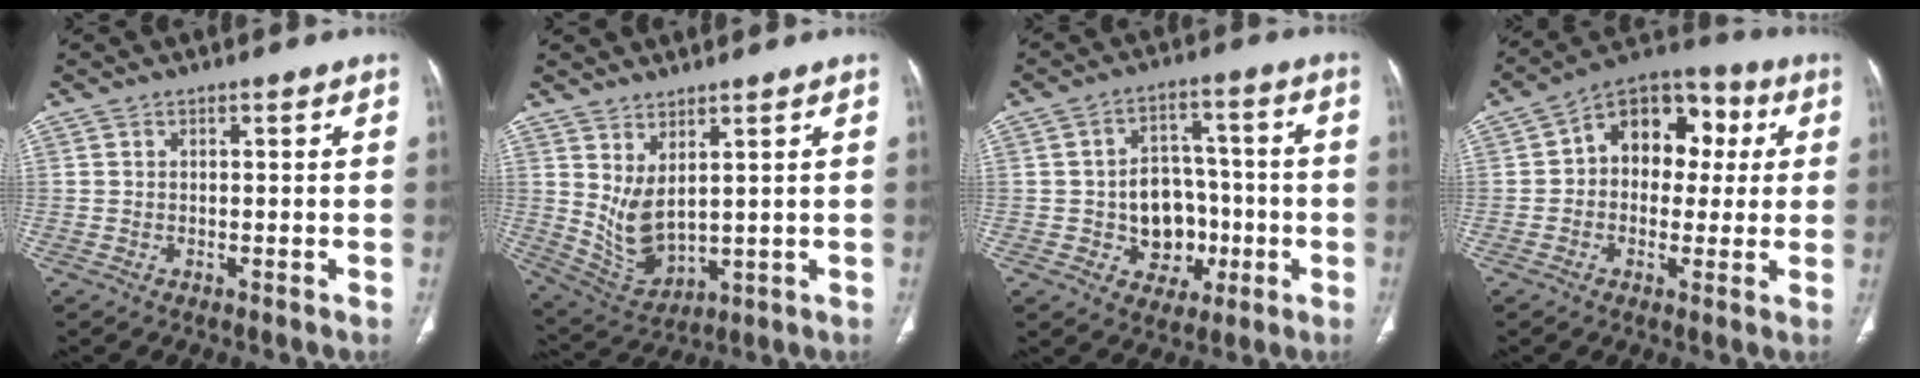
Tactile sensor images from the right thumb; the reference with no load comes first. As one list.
[{"total": 7.9, "force": [2.6, 3.8, 6.4], "torque": [-0.117, -0.034, 0.074]}, {"total": 11.0, "force": [-2.4, 8.8, 6.1], "torque": [-0.040, 0.033, -0.028]}, {"total": 13.9, "force": [2.2, 10.1, 9.3], "torque": [-0.085, 0.032, 0.019]}]